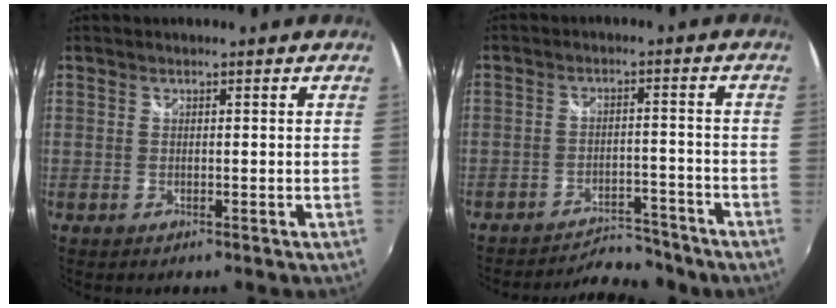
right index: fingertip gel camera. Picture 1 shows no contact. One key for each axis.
{"total": 9.8, "fx": -9.4, "fy": 1.9, "fz": 1.9, "tx": -0.051, "ty": 0.008, "tz": -0.130}